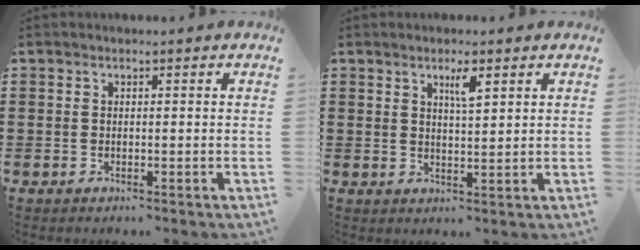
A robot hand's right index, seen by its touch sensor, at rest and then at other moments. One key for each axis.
{"total": 3.1, "fx": 1.7, "fy": 0.6, "fz": 2.5, "tx": -0.037, "ty": -0.002, "tz": 0.024}